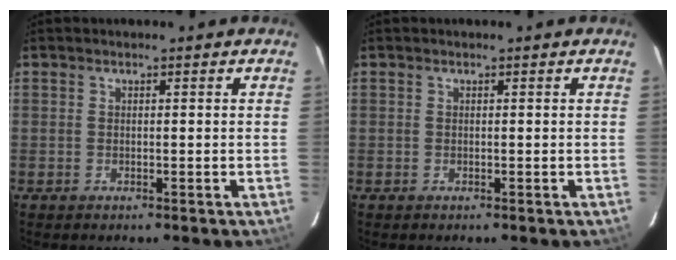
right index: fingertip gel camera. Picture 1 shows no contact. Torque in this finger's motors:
{"motor_torque": [0.00, 0.00, 0.00, 0.01]}